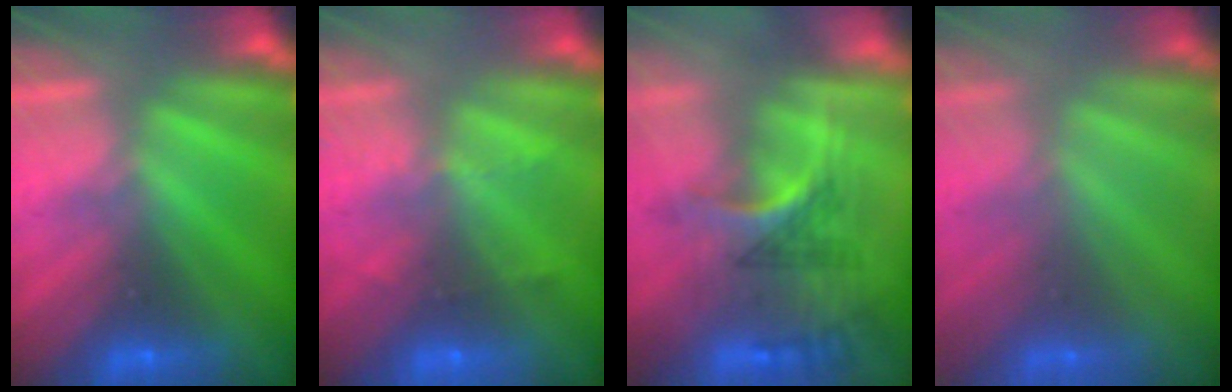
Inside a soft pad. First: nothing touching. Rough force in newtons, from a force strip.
{"total": 2.2}
{"total": 2.9}
{"total": 1.7}